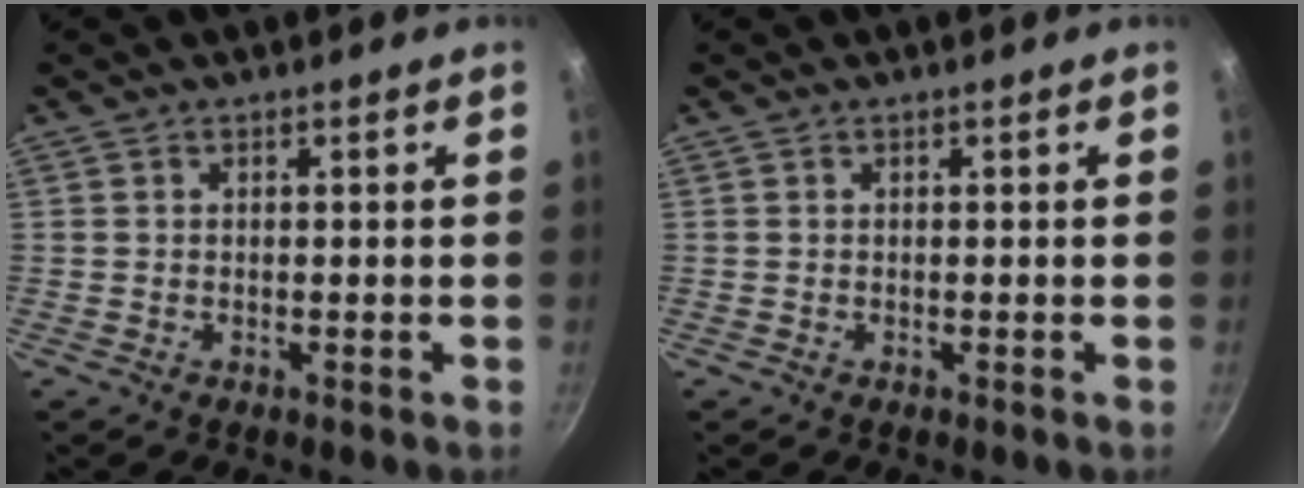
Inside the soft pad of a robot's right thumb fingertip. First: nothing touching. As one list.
[{"total": 0.0}]